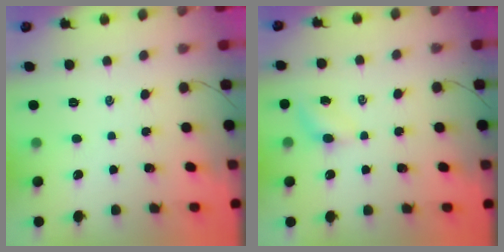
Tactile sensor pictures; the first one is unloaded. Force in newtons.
{"total": 3.5, "press": 3.3, "slide": 1.1}